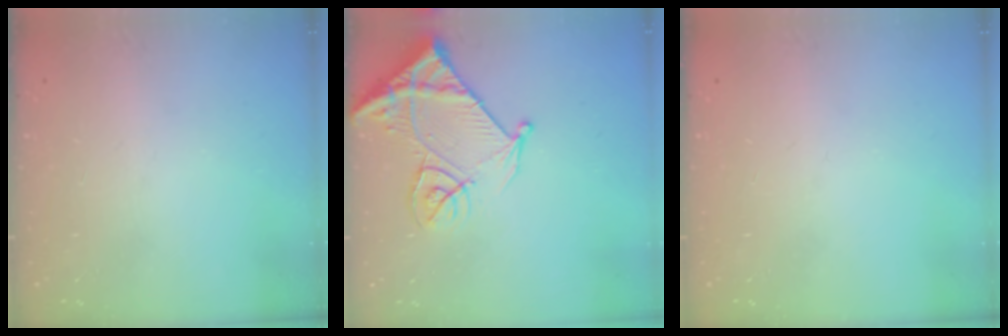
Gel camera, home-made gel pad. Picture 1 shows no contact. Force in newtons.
{"total": 13.7, "press": 13.6, "slide": 1.6}
{"total": 0.0}